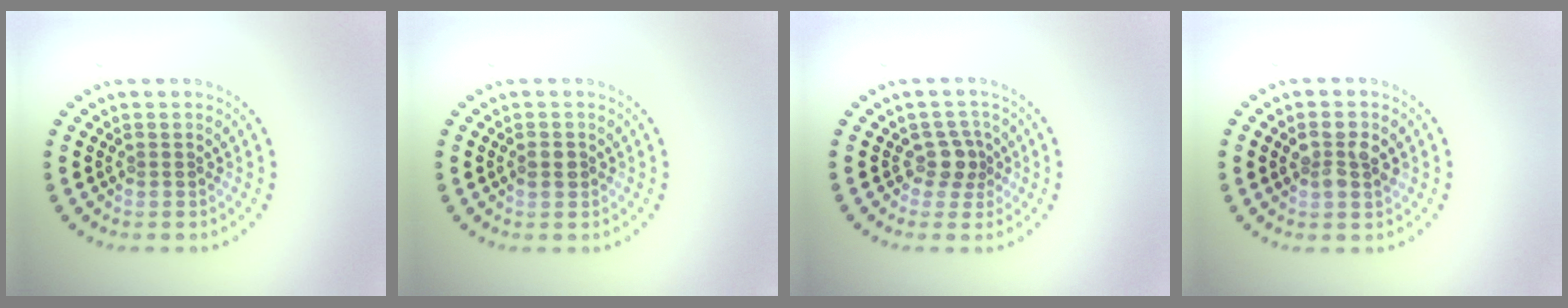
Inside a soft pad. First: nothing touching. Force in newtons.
{"total": 1.1, "press": 1.1, "slide": 0.1}
{"total": 2.2, "press": 1.6, "slide": 1.4}
{"total": 2.5, "press": 2.4, "slide": 0.4}